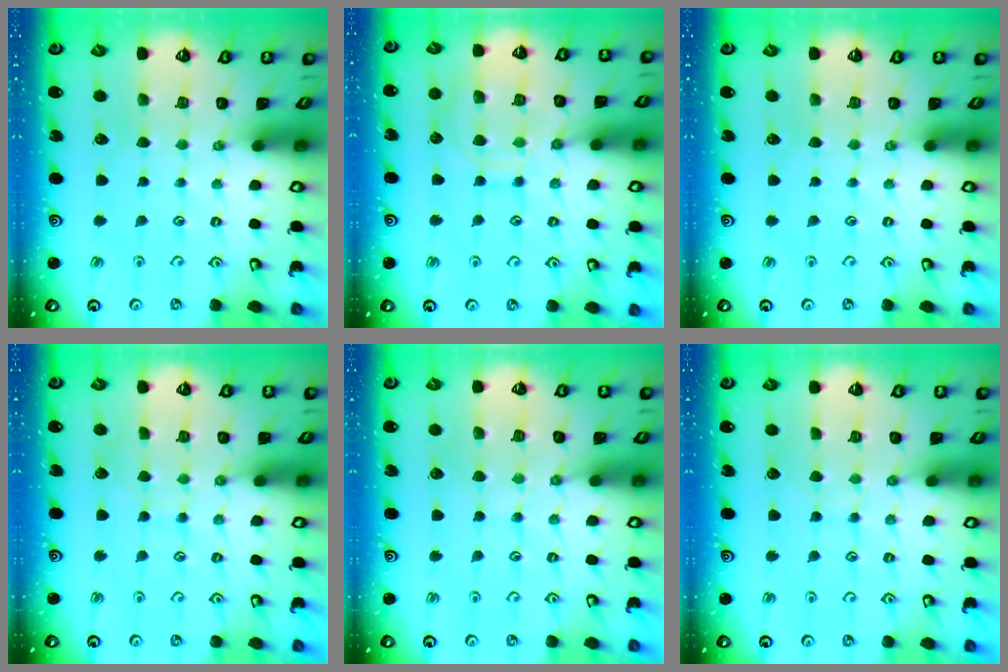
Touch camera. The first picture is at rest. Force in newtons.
{"total": 11.2, "press": 11.1, "slide": 1.1}
{"total": 0.0}
{"total": 2.6, "press": 2.6, "slide": 0.3}
{"total": 5.5, "press": 5.4, "slide": 0.7}
{"total": 5.7, "press": 5.7, "slide": 0.6}